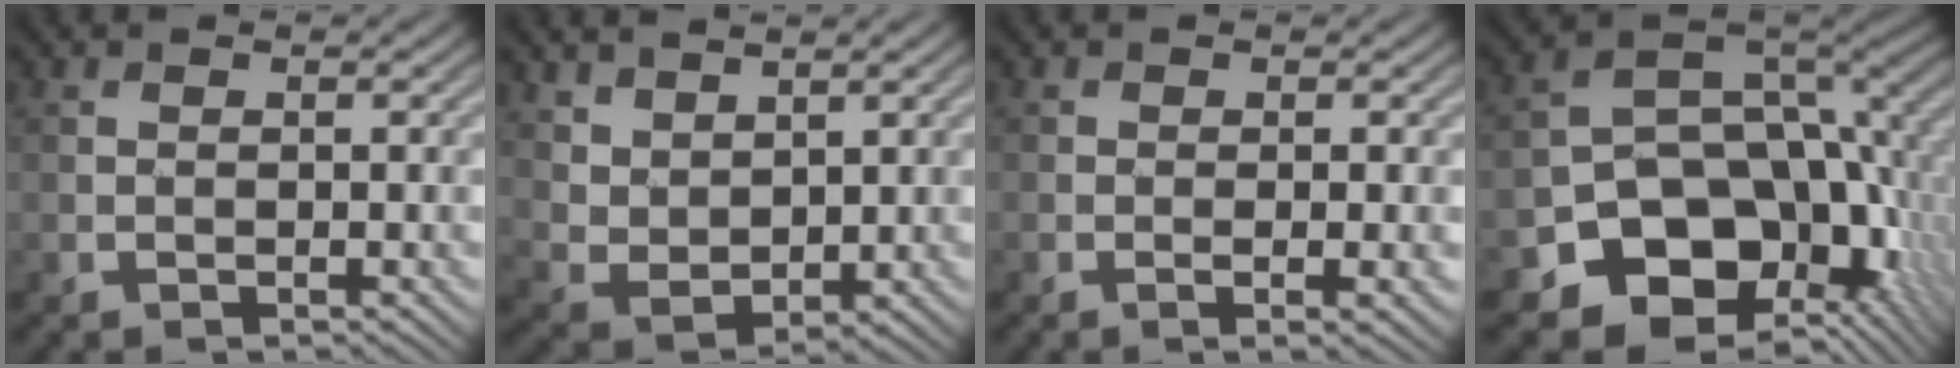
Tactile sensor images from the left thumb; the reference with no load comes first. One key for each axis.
{"total": 5.4, "fx": 3.5, "fy": 3.2, "fz": 2.6, "tx": -0.071, "ty": -0.015, "tz": 0.084}
{"total": 1.9, "fx": -0.5, "fy": 0.4, "fz": 1.8, "tx": -0.032, "ty": -0.004, "tz": -0.008}
{"total": 15.3, "fx": -5.2, "fy": 11.5, "fz": 8.8, "tx": -0.152, "ty": -0.042, "tz": -0.076}